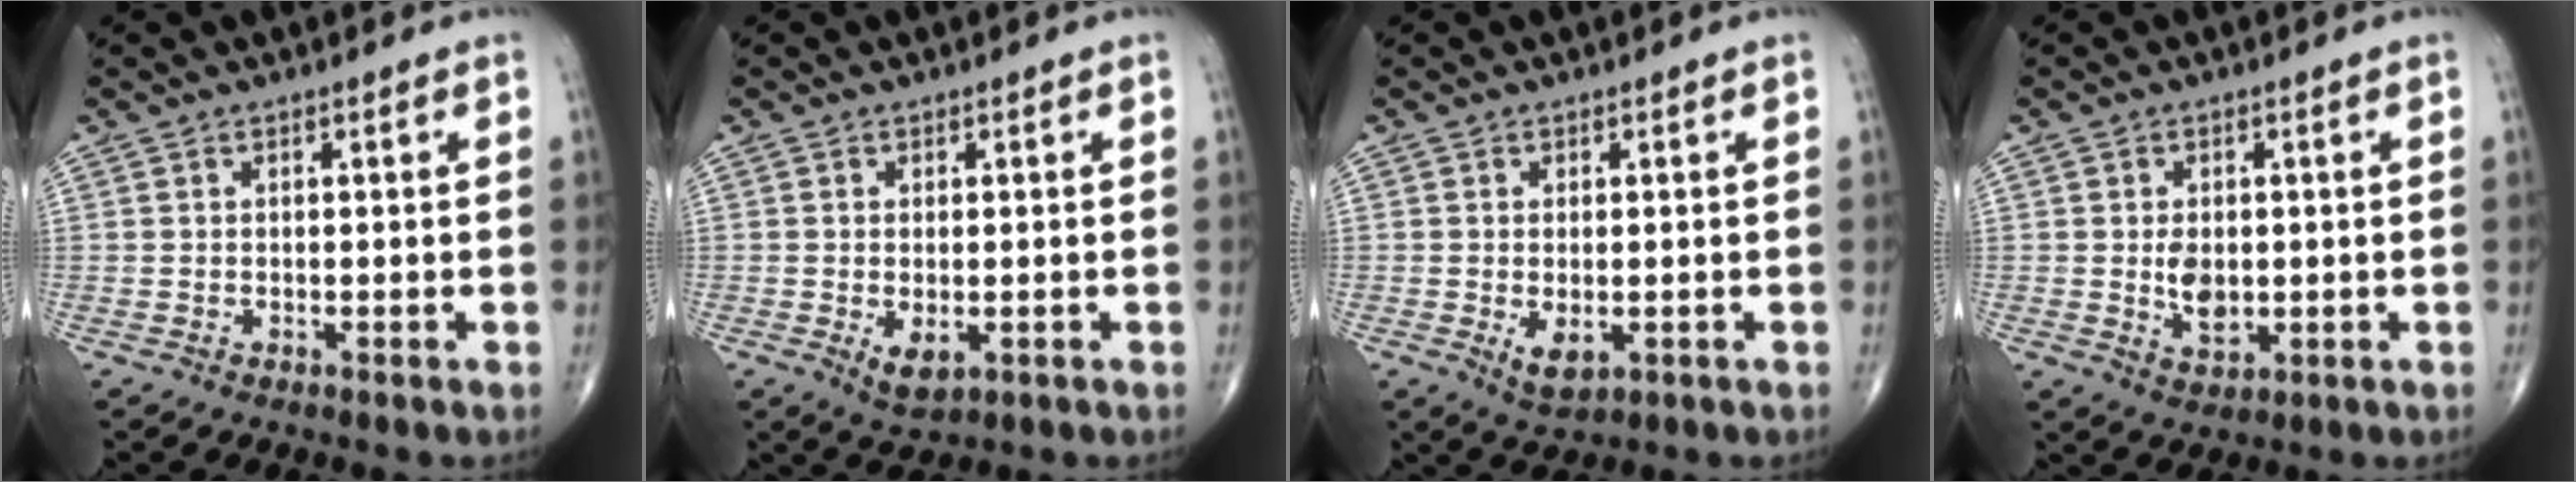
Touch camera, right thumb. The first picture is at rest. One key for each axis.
{"total": 3.5, "fx": -0.8, "fy": 1.7, "fz": 3.0, "tx": -0.048, "ty": -0.009, "tz": -0.006}
{"total": 3.9, "fx": -0.8, "fy": 2.0, "fz": 3.3, "tx": -0.052, "ty": -0.010, "tz": -0.006}
{"total": 4.9, "fx": 0.0, "fy": 3.2, "fz": 3.8, "tx": -0.051, "ty": -0.007, "tz": 0.005}